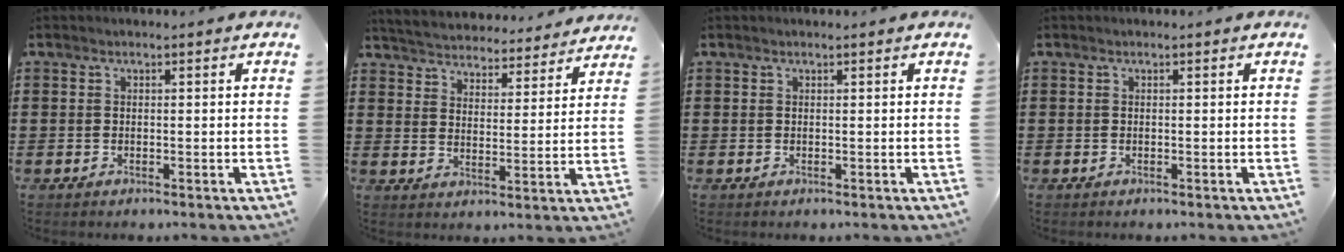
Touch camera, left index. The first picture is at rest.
{"total": 4.6, "force": [4.6, -0.2, -0.3], "torque": [-0.023, -0.040, 0.078]}
{"total": 0.0}
{"total": 0.0}